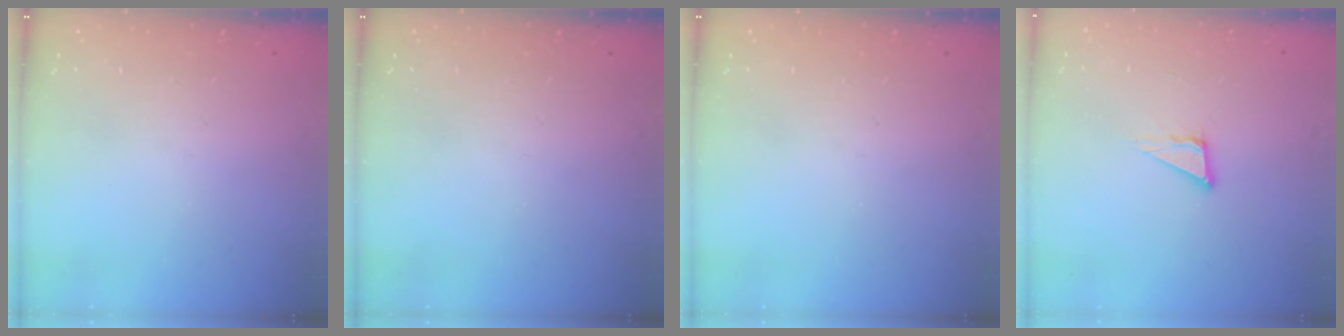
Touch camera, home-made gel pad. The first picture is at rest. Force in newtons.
{"total": 0.0}
{"total": 0.0}
{"total": 5.9, "press": 5.8, "slide": 1.3}